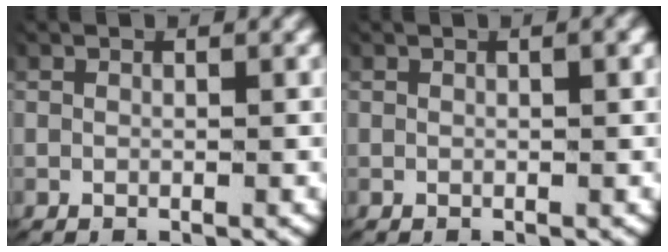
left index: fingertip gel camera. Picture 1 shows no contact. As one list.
[{"total": 0.7, "force": [0.3, 0.1, 0.7], "torque": [-0.009, 0.004, 0.005]}]